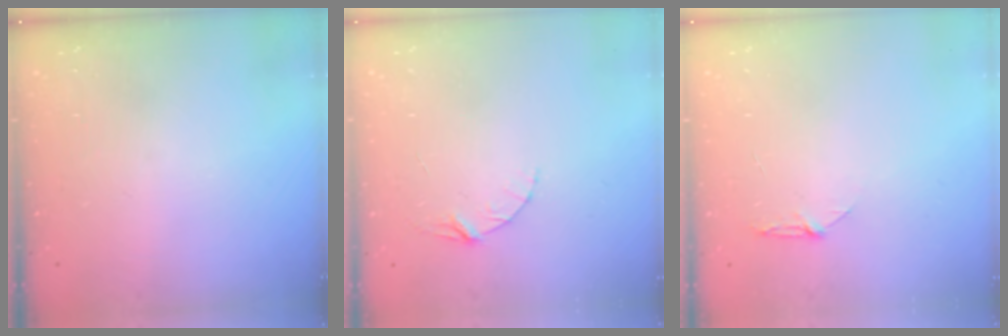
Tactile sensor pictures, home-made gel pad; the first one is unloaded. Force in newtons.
{"total": 3.9, "press": 3.9, "slide": 0.4}
{"total": 3.9, "press": 3.9, "slide": 0.5}